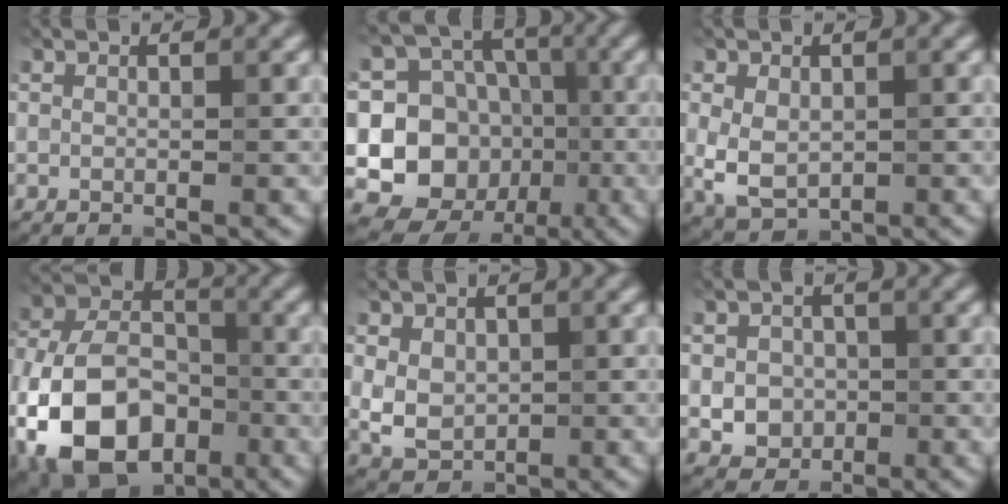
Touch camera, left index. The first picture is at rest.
{"total": 11.6, "force": [-1.2, 10.6, 4.6], "torque": [-0.092, 0.019, -0.041]}
{"total": 4.0, "force": [-0.1, 2.9, 2.8], "torque": [-0.059, -0.006, 0.002]}
{"total": 13.9, "force": [-5.6, 9.1, 8.9], "torque": [-0.186, -0.018, -0.113]}
{"total": 3.7, "force": [0.2, 2.9, 2.3], "torque": [-0.045, -0.005, 0.010]}
{"total": 3.4, "force": [-0.5, 3.0, 1.5], "torque": [-0.013, -0.004, -0.014]}